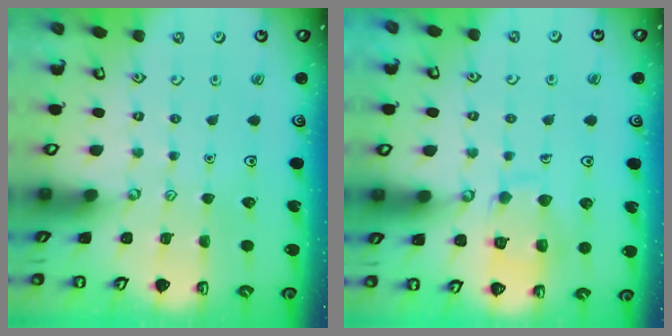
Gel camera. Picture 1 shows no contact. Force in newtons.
{"total": 11.6, "press": 11.6, "slide": 1.1}